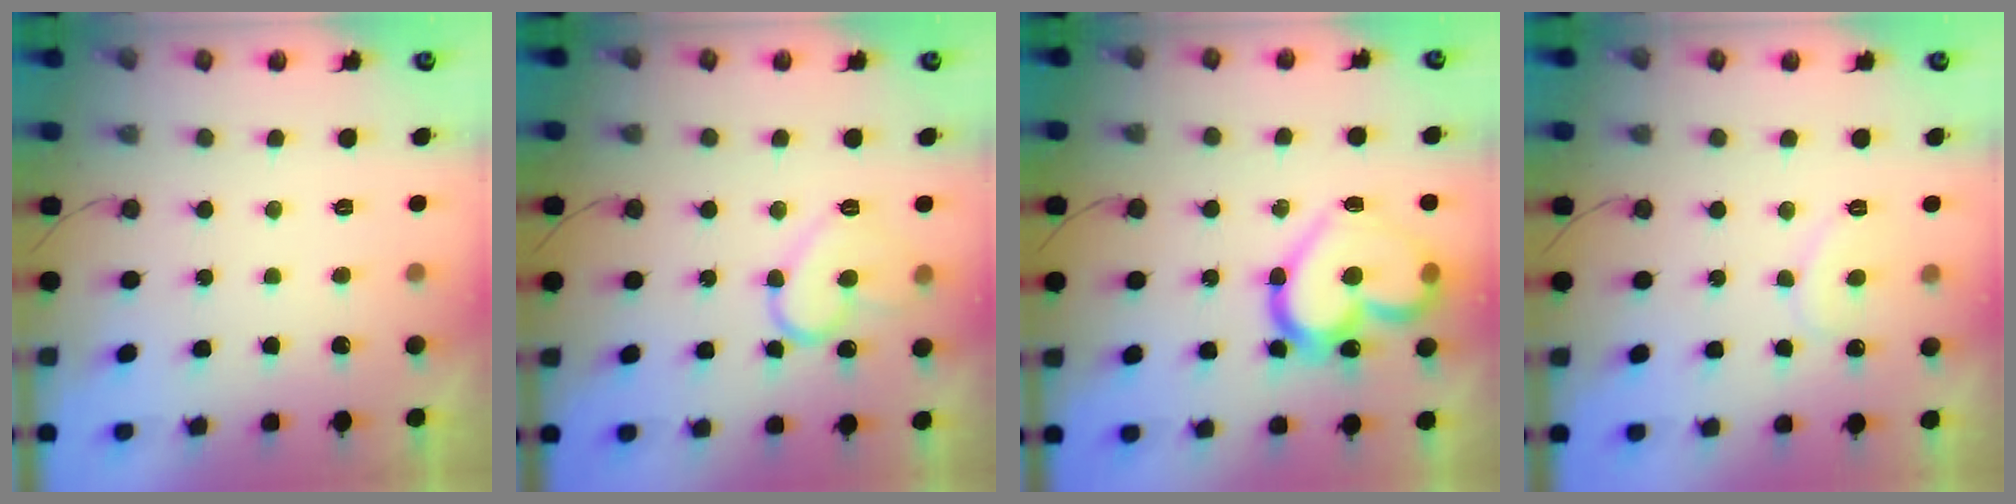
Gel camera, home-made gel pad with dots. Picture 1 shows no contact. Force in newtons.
{"total": 13.2, "press": 13.1, "slide": 1.2}
{"total": 19.5, "press": 19.4, "slide": 2.0}
{"total": 7.6, "press": 7.6, "slide": 0.6}